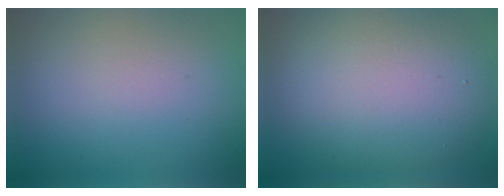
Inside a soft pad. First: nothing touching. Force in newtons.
{"total": 10.5, "press": 10.5, "slide": 0.3}